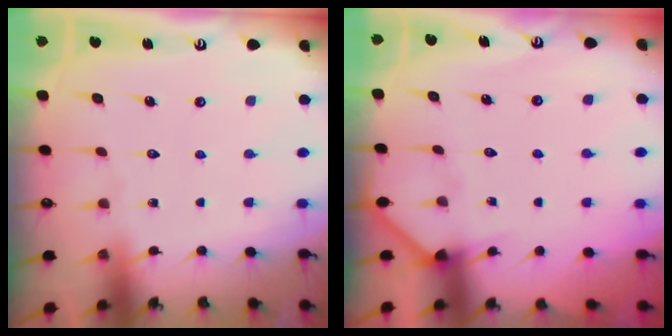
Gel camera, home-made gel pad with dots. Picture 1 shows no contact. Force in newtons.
{"total": 4.3, "press": 4.3, "slide": 0.3}